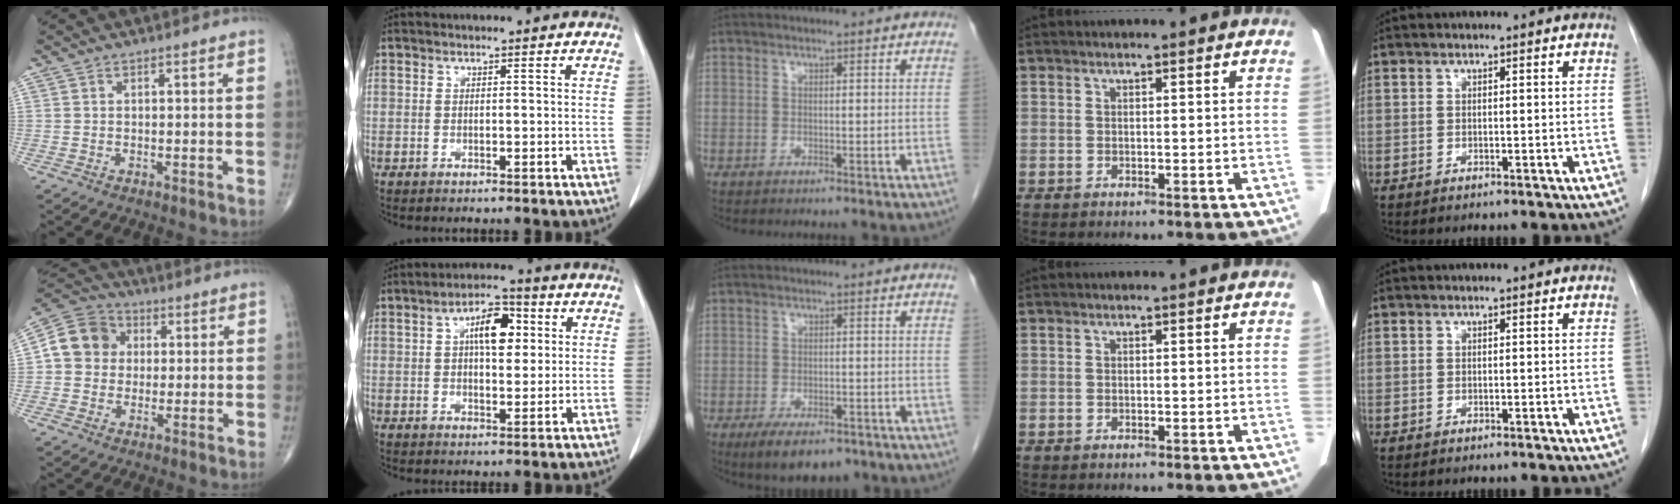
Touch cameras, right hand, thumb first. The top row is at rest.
{"thumb": {"total": 10.0, "force": [1.2, 8.9, 4.4], "torque": [-0.058, 0.016, 0.008]}, "index": {"total": 7.7, "force": [2.0, 3.4, 6.6], "torque": [-0.109, 0.019, 0.031]}, "middle": {"total": 7.3, "force": [-5.1, 3.0, 4.2], "torque": [-0.068, -0.007, -0.077]}}